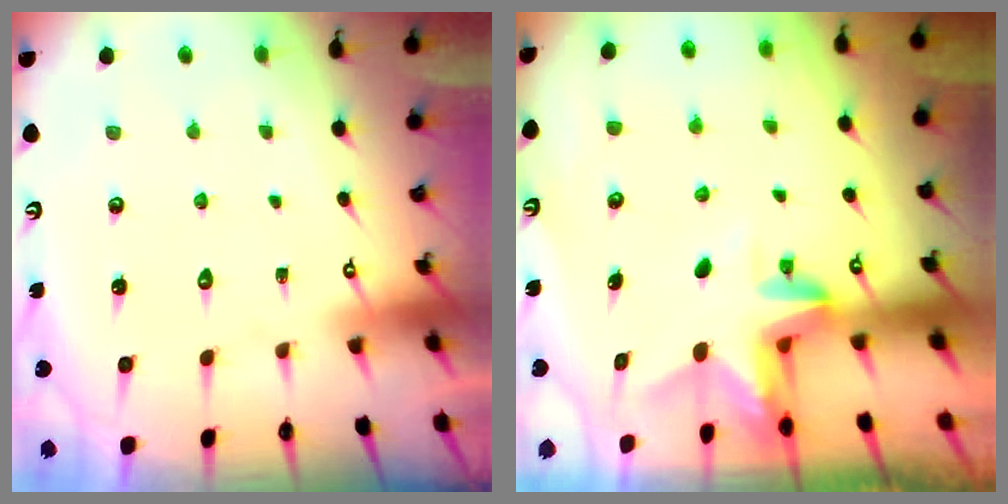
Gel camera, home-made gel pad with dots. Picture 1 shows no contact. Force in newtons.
{"total": 3.1, "press": 3.1, "slide": 0.2}